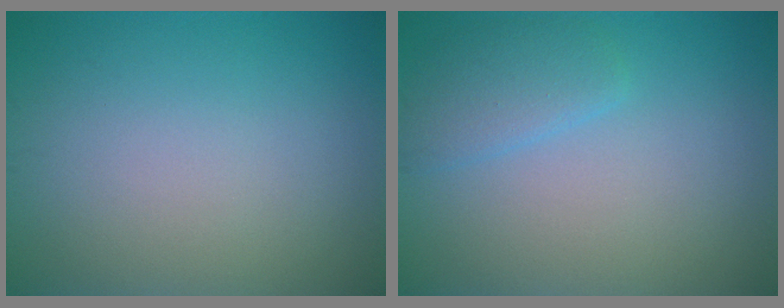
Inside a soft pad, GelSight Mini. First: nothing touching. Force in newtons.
{"total": 2.4, "press": 2.4, "slide": 0.2}